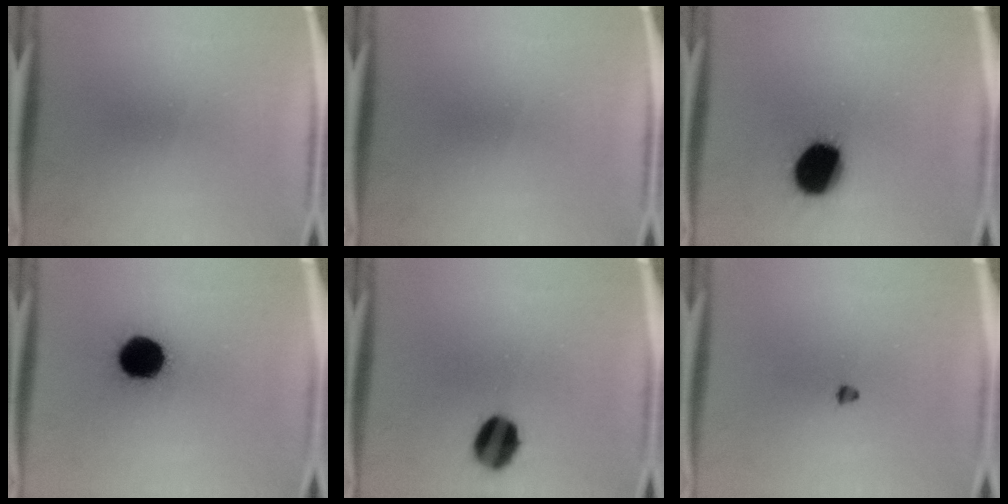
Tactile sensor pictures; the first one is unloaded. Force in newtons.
{"total": 0.0}
{"total": 15.7}
{"total": 14.5}
{"total": 9.9}
{"total": 1.1}